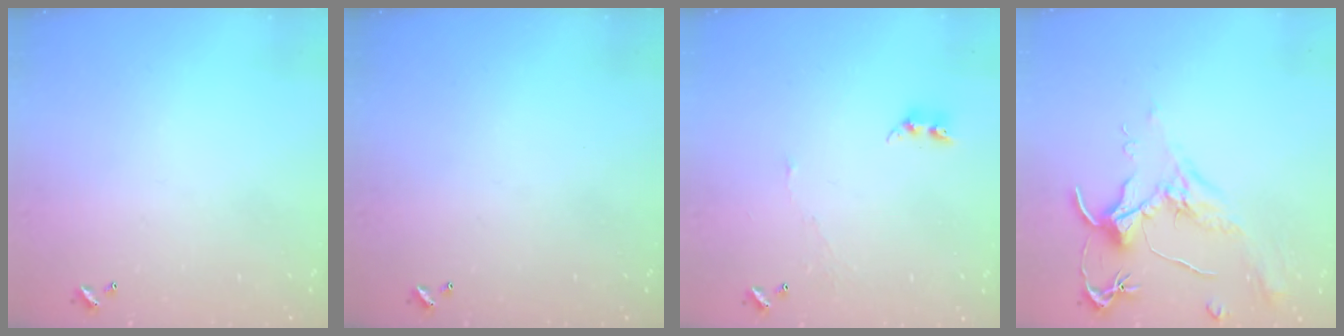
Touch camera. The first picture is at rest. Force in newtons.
{"total": 0.0}
{"total": 4.6, "press": 4.6, "slide": 0.5}
{"total": 2.0, "press": 1.8, "slide": 0.8}